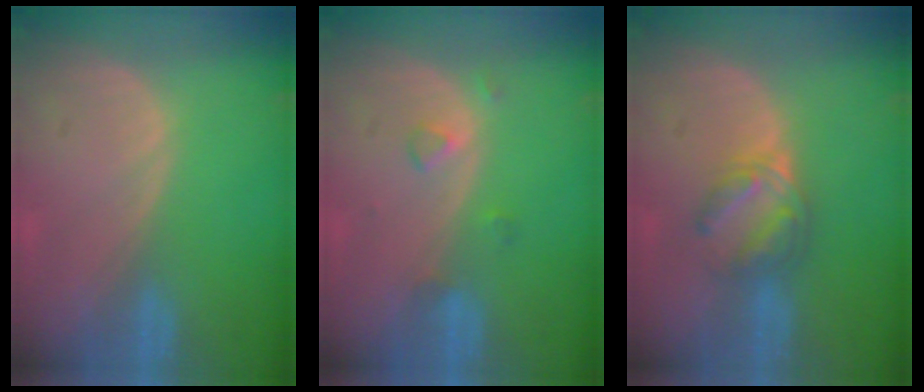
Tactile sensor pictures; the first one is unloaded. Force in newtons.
{"total": 2.1, "press": 2.1, "slide": 0.1}
{"total": 6.1, "press": 5.3, "slide": 3.1}